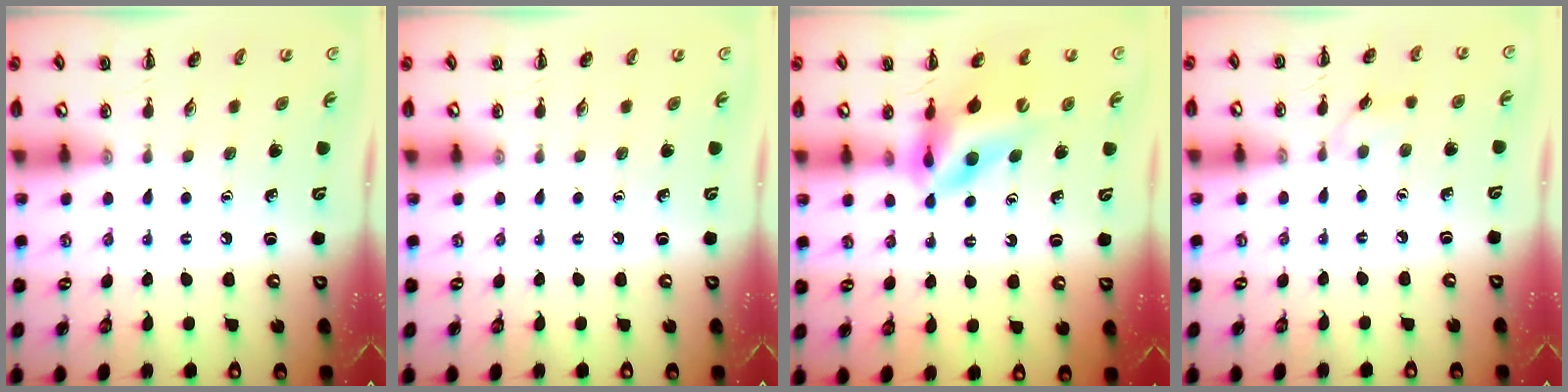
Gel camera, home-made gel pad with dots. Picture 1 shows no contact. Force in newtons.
{"total": 0.0}
{"total": 10.9, "press": 10.3, "slide": 3.5}
{"total": 4.0, "press": 3.7, "slide": 1.5}